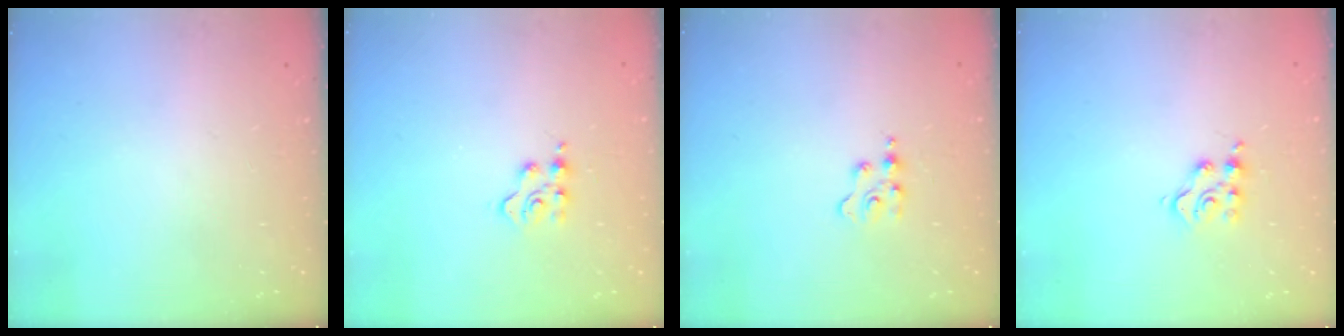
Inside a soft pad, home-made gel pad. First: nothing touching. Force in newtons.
{"total": 3.3, "press": 3.3, "slide": 0.6}
{"total": 2.3, "press": 2.3, "slide": 0.3}
{"total": 5.1, "press": 5.1, "slide": 0.2}